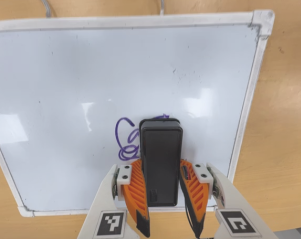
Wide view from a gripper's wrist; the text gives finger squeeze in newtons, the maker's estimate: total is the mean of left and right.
{"total": 15.0, "left": 15.6, "right": 14.5}